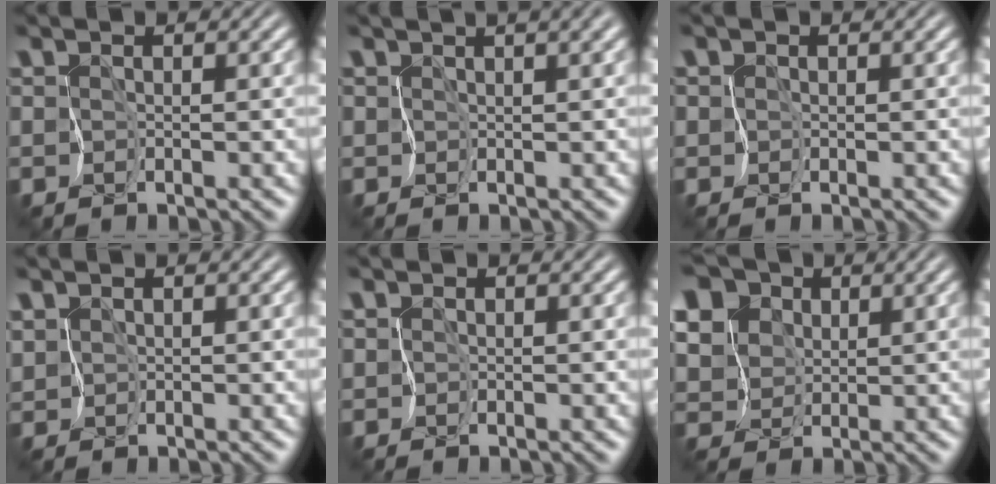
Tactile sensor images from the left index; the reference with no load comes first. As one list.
[{"total": 4.6, "force": [2.6, 1.3, 3.5], "torque": [-0.047, 0.020, 0.035]}, {"total": 0.8, "force": [0.1, 0.8, -0.2], "torque": [0.011, 0.002, 0.001]}, {"total": 1.0, "force": [0.5, 0.8, 0.2], "torque": [-0.009, -0.002, 0.008]}, {"total": 0.0}, {"total": 13.2, "force": [5.6, 10.7, 5.5], "torque": [-0.154, 0.034, 0.086]}]